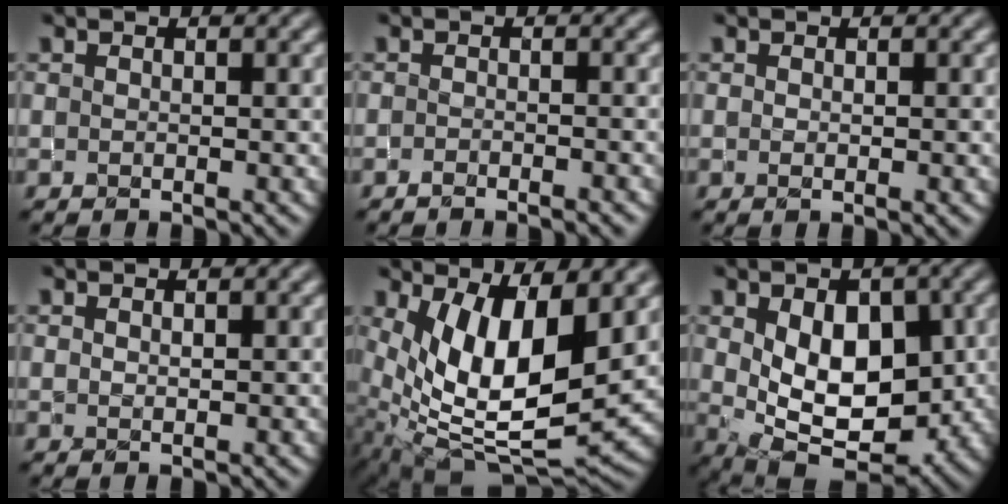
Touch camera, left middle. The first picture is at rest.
{"total": 1.8, "force": [-1.5, 0.2, 1.0], "torque": [-0.013, 0.004, -0.027]}
{"total": 0.8, "force": [-0.1, 0.1, 0.8], "torque": [-0.011, -0.004, 0.000]}
{"total": 0.6, "force": [0.5, 0.2, 0.3], "torque": [-0.006, 0.001, 0.010]}
{"total": 11.3, "force": [2.3, 5.0, 9.9], "torque": [-0.174, -0.022, 0.045]}
{"total": 8.9, "force": [0.3, 5.5, 7.0], "torque": [-0.111, -0.015, 0.016]}